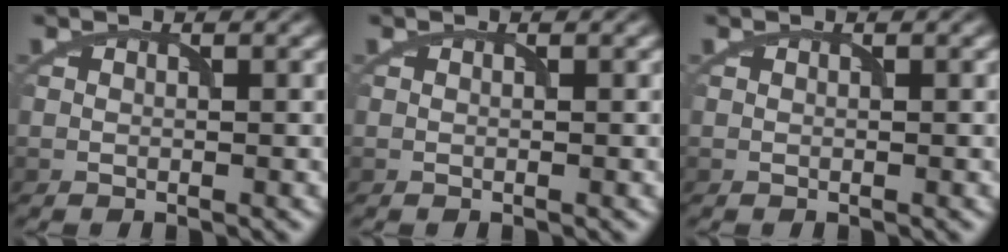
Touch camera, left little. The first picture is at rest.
{"total": 0.0}
{"total": 0.0}